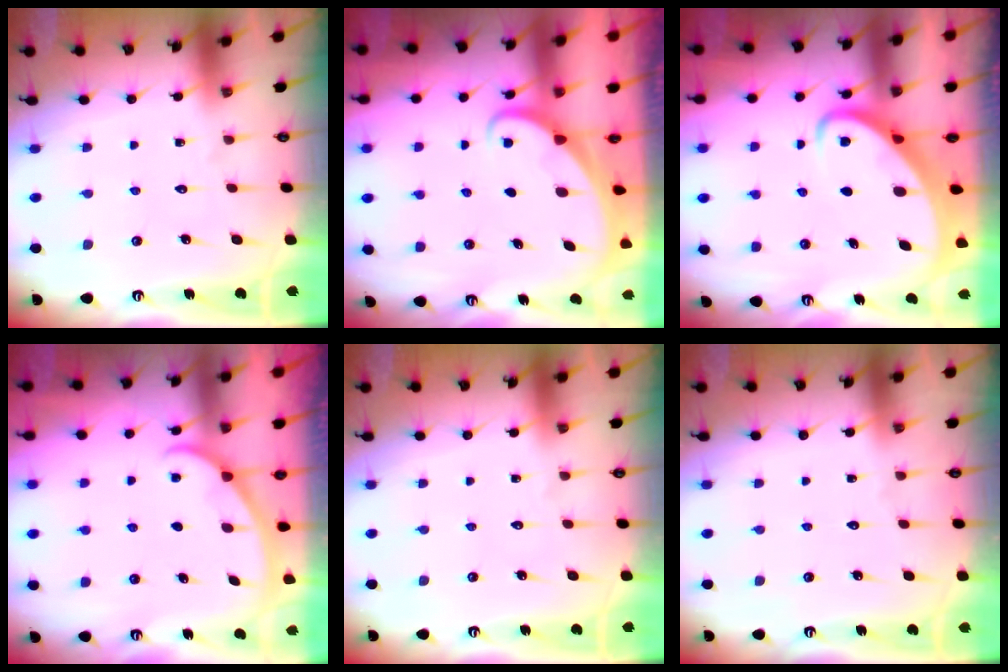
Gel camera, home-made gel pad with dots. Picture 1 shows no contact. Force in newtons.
{"total": 1.6, "press": 1.6, "slide": 0.1}
{"total": 3.5, "press": 3.5, "slide": 0.4}
{"total": 1.0, "press": 1.0, "slide": 0.2}
{"total": 0.0}
{"total": 0.0}